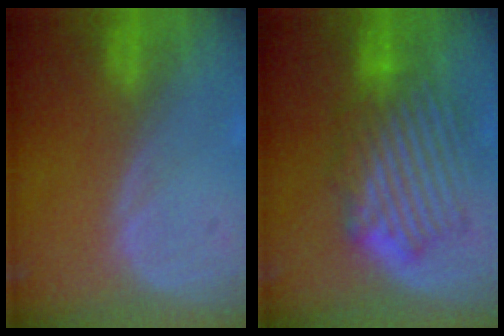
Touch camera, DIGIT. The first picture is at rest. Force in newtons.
{"total": 8.9, "press": 8.3, "slide": 3.2}